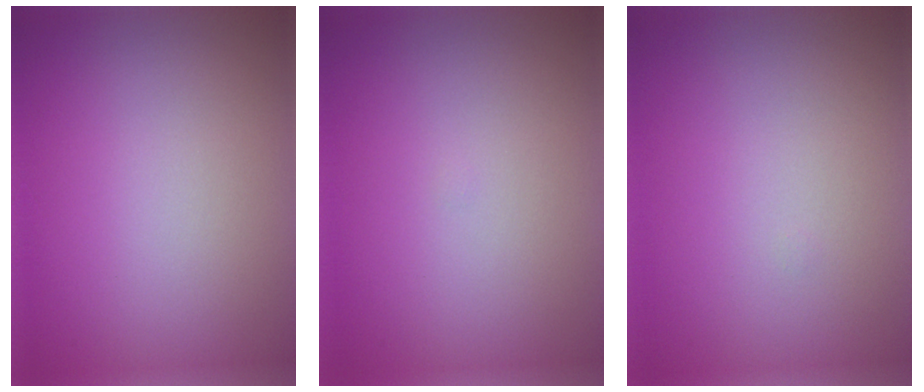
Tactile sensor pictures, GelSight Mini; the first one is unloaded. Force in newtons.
{"total": 0.0}
{"total": 0.0}